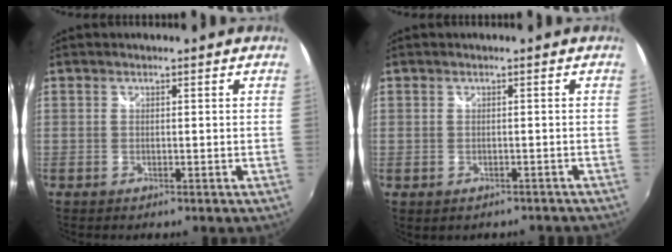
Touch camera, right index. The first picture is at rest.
{"total": 2.8, "force": [-1.7, 1.9, 1.0], "torque": [-0.023, -0.011, -0.018]}